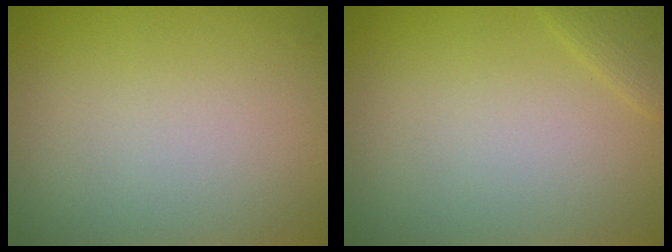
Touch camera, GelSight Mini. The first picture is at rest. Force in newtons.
{"total": 1.2, "press": 1.2, "slide": 0.0}